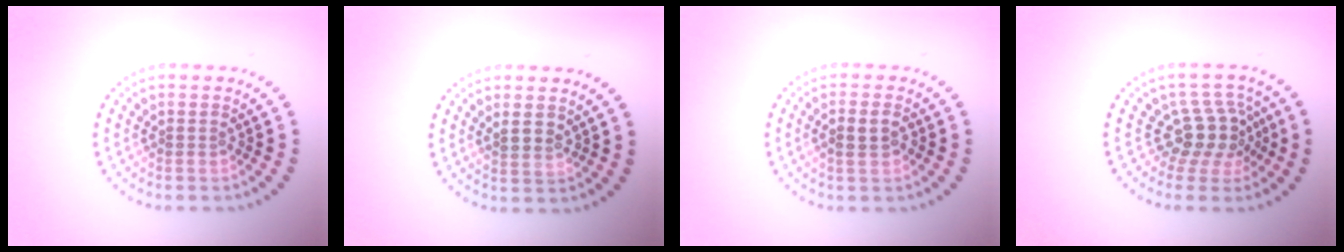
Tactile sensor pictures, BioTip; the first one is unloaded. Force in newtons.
{"total": 1.3, "press": 1.2, "slide": 0.6}
{"total": 2.3, "press": 2.2, "slide": 0.4}
{"total": 3.8, "press": 2.9, "slide": 2.5}